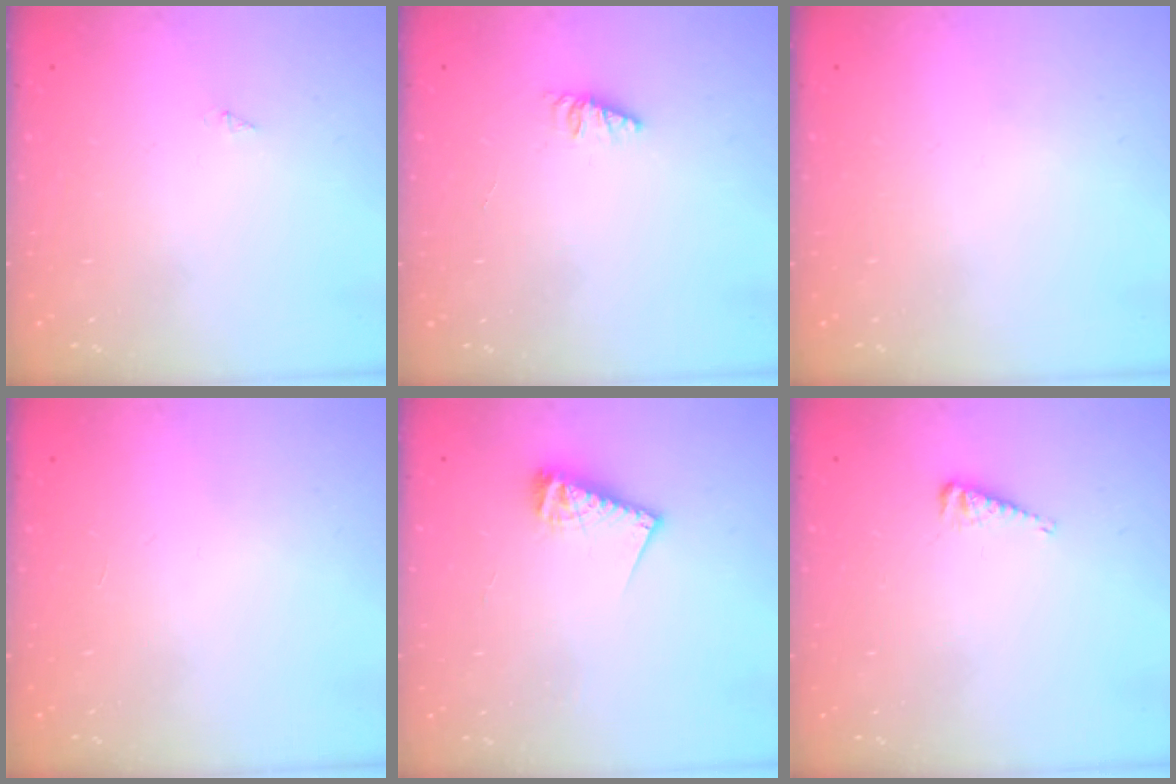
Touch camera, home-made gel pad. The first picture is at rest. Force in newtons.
{"total": 1.3, "press": 1.2, "slide": 0.2}
{"total": 0.0}
{"total": 0.0}
{"total": 8.2, "press": 8.2, "slide": 0.7}
{"total": 4.4, "press": 4.4, "slide": 0.4}